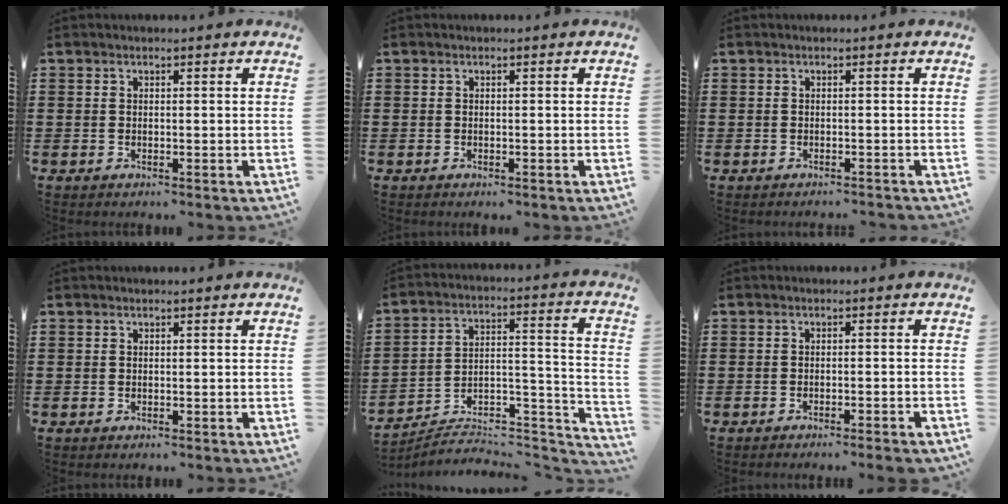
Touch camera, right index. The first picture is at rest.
{"total": 0.0}
{"total": 0.7, "force": [-0.7, 0.1, -0.1], "torque": [0.000, 0.001, -0.016]}
{"total": 0.0}
{"total": 5.7, "force": [-5.2, 1.4, 1.6], "torque": [-0.022, -0.005, -0.105]}
{"total": 1.8, "force": [-1.6, -0.2, 0.8], "torque": [-0.013, 0.000, -0.031]}